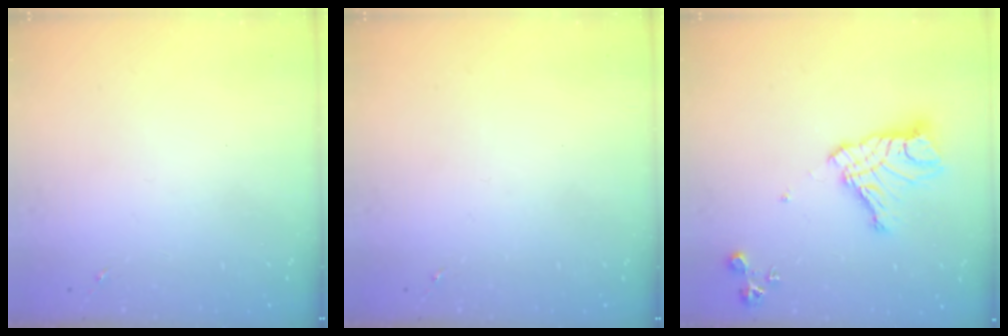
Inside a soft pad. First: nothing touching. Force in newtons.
{"total": 0.0}
{"total": 14.4, "press": 14.3, "slide": 1.3}